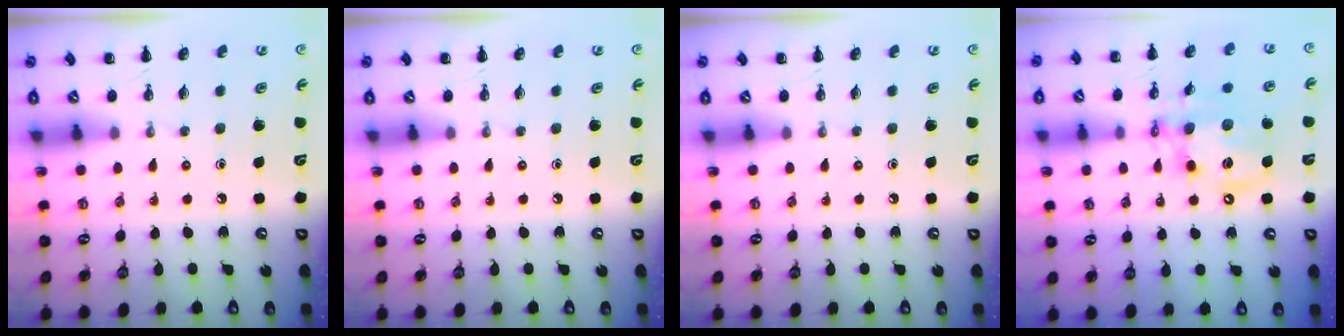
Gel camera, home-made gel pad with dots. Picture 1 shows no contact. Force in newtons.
{"total": 0.0}
{"total": 0.0}
{"total": 13.8, "press": 13.4, "slide": 3.1}